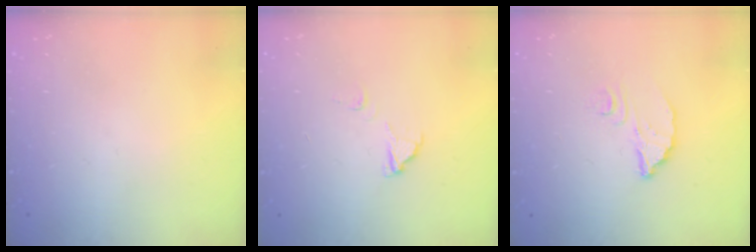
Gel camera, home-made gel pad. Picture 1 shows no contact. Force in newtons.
{"total": 4.2, "press": 4.1, "slide": 0.3}
{"total": 4.0, "press": 4.0, "slide": 0.2}